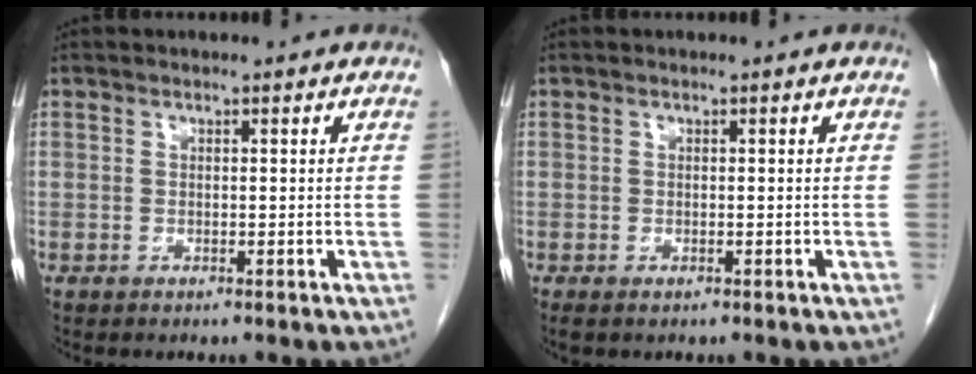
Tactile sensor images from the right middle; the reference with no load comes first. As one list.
[{"total": 1.1, "force": [-0.7, 0.6, 0.6], "torque": [-0.008, -0.001, -0.006]}]